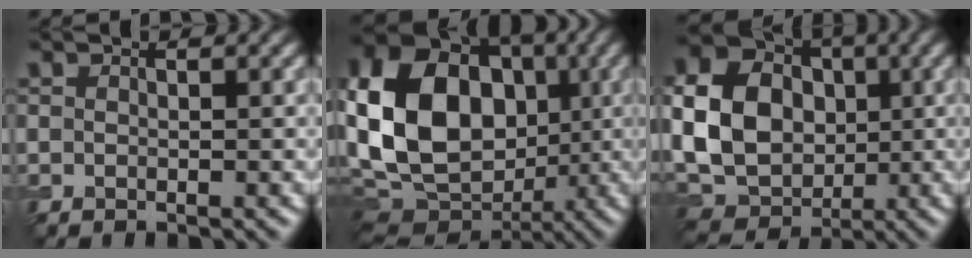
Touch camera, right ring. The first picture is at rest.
{"total": 15.1, "force": [-0.2, 11.6, 9.7], "torque": [-0.208, 0.003, -0.015]}
{"total": 10.4, "force": [0.4, 8.0, 6.6], "torque": [-0.147, 0.005, 0.000]}